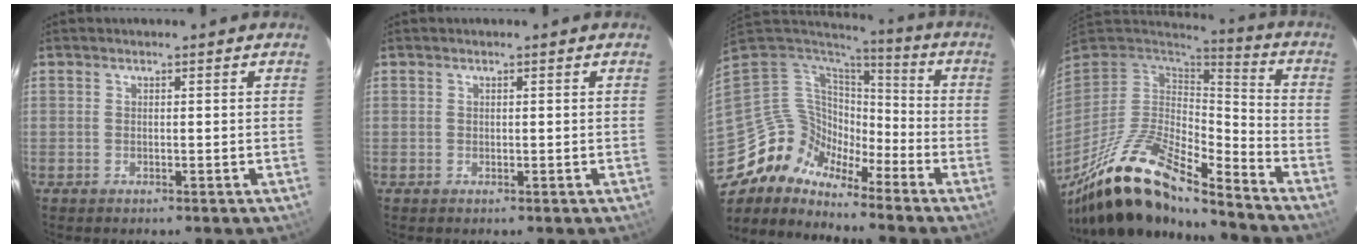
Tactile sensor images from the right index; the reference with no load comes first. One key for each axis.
{"total": 0.0}
{"total": 10.4, "fx": -9.4, "fy": 4.4, "fz": 1.4, "tx": -0.022, "ty": 0.030, "tz": -0.193}
{"total": 20.0, "fx": -14.7, "fy": 5.4, "fz": 12.4, "tx": -0.234, "ty": -0.034, "tz": -0.275}